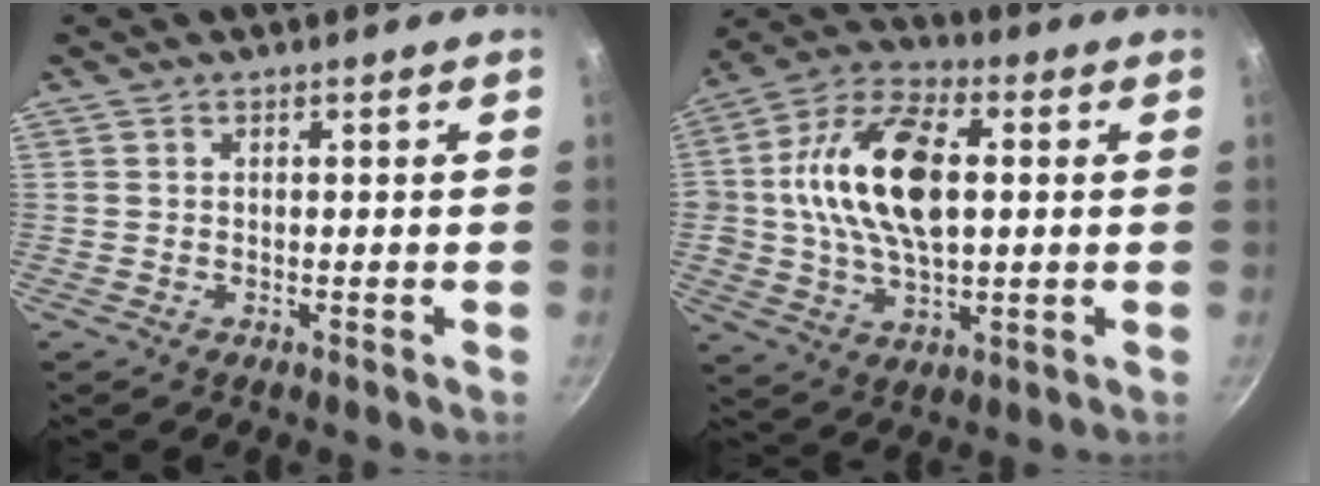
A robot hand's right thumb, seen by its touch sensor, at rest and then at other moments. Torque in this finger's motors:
{"motor_torque": [2.41, 2.60, 0.24, -0.09, 0.33]}